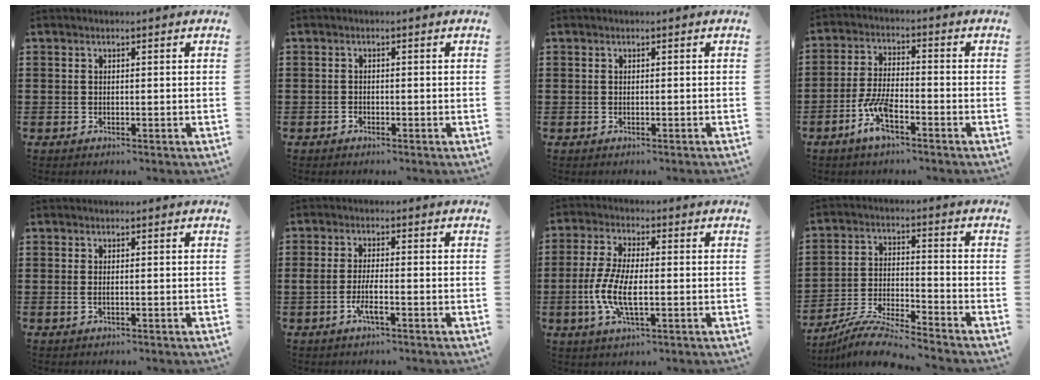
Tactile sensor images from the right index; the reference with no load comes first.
{"total": 0.6, "force": [-0.5, 0.2, 0.2], "torque": [-0.004, 0.002, -0.011]}
{"total": 0.0}
{"total": 7.0, "force": [-3.8, 1.9, 5.6], "torque": [-0.139, -0.014, -0.074]}
{"total": 0.7, "force": [0.0, 0.1, 0.7], "torque": [-0.015, -0.001, -0.001]}
{"total": 3.6, "force": [-1.6, 0.7, 3.1], "torque": [-0.067, -0.001, -0.032]}
{"total": 7.8, "force": [-1.7, 2.7, 7.1], "torque": [-0.156, -0.008, -0.037]}
{"total": 8.0, "force": [-7.7, -0.2, 2.3], "torque": [-0.052, 0.001, -0.151]}